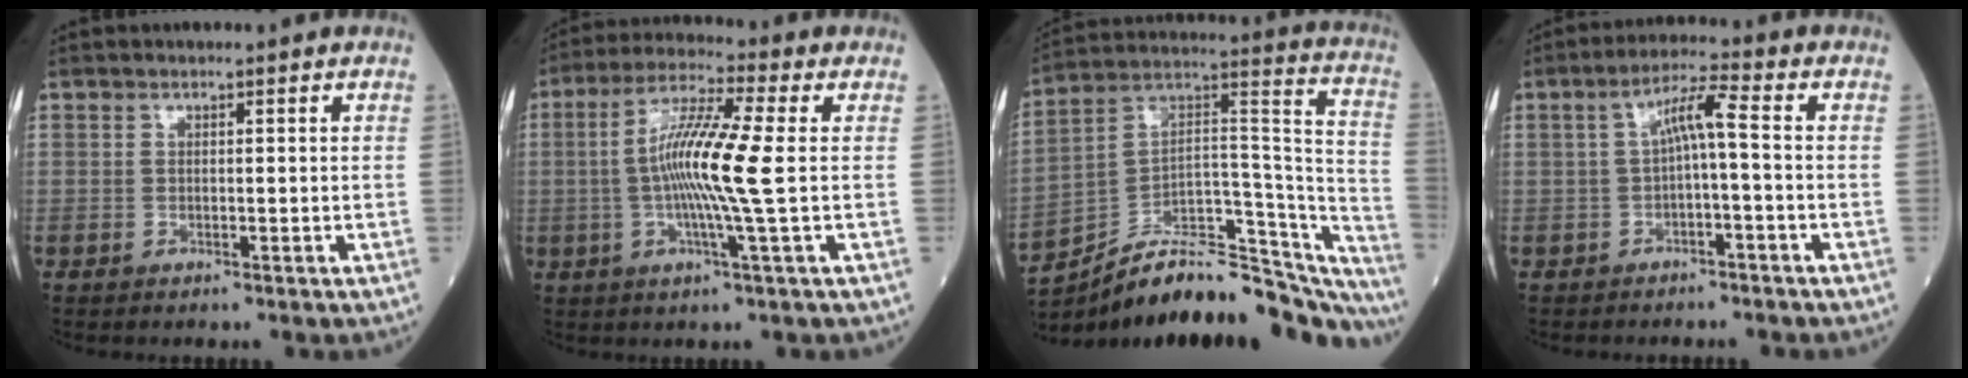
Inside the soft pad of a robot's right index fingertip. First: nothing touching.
{"total": 11.2, "force": [-0.2, -0.5, 11.2], "torque": [-0.213, 0.001, -0.014]}
{"total": 29.8, "force": [-25.7, 6.8, 13.4], "torque": [-0.150, 0.031, -0.371]}
{"total": 4.9, "force": [-0.4, 0.4, 4.9], "torque": [-0.085, 0.024, -0.006]}